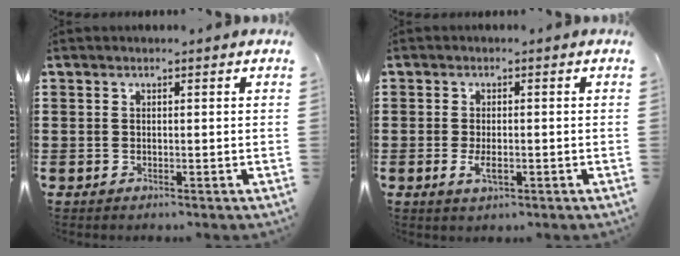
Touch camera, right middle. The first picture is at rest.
{"total": 2.7, "force": [-0.6, 1.1, 2.4], "torque": [-0.052, -0.004, -0.013]}